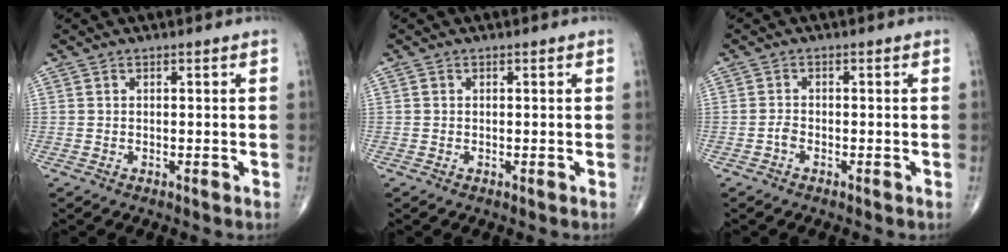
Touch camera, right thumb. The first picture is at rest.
{"total": 0.0}
{"total": 1.1, "force": [-0.6, 0.5, 0.7], "torque": [-0.015, 0.003, -0.015]}